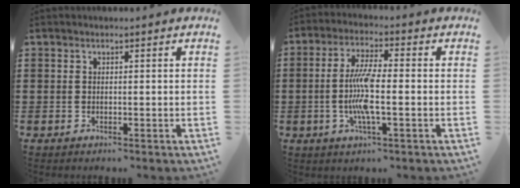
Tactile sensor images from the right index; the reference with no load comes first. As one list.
[{"total": 7.5, "force": [-1.2, 1.6, 7.2], "torque": [-0.155, -0.008, -0.030]}]